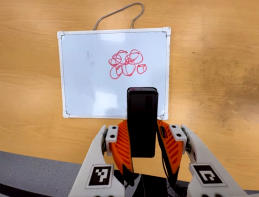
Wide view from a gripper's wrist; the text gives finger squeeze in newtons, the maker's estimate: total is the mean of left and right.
{"total": 4.1, "left": 2.7, "right": 5.6}